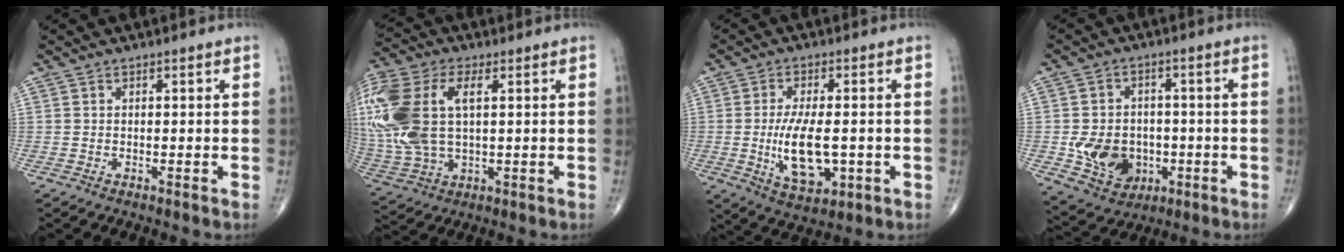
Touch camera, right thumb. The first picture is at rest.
{"total": 21.8, "force": [4.1, 12.1, 17.7], "torque": [-0.449, 0.013, 0.078]}
{"total": 11.0, "force": [-1.6, 5.1, 9.6], "torque": [-0.166, -0.010, -0.018]}
{"total": 10.7, "force": [-2.1, 8.6, 6.1], "torque": [-0.068, 0.005, -0.023]}